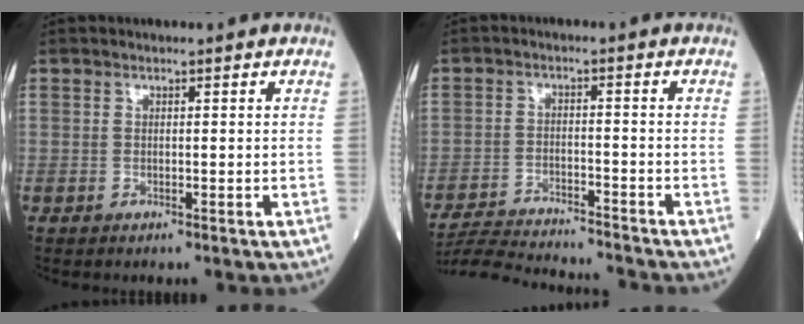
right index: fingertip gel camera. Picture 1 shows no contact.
{"total": 14.1, "force": [-13.6, 0.0, 3.6], "torque": [-0.056, -0.004, -0.215]}